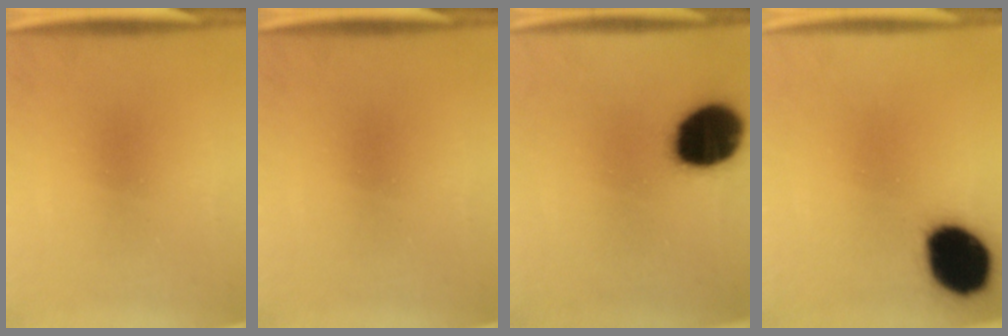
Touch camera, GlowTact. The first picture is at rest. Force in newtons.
{"total": 0.0}
{"total": 19.8}
{"total": 18.3}